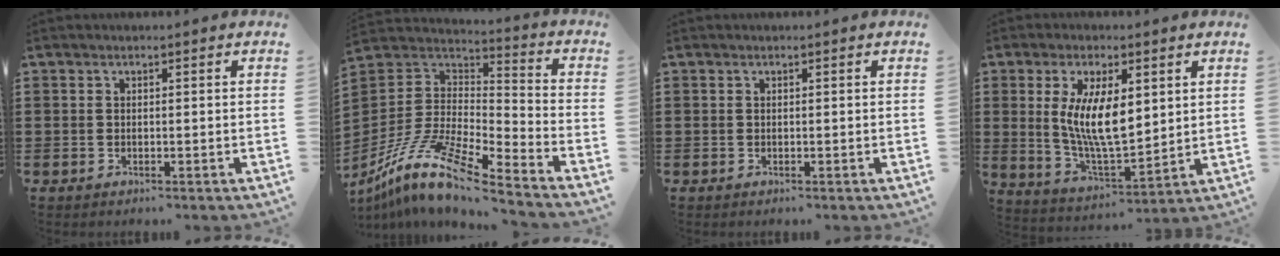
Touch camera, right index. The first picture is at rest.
{"total": 12.1, "force": [-9.3, 2.1, 7.4], "torque": [-0.166, 0.006, -0.190]}
{"total": 0.0}
{"total": 9.9, "force": [2.0, 3.8, 8.9], "torque": [-0.178, 0.006, 0.036]}